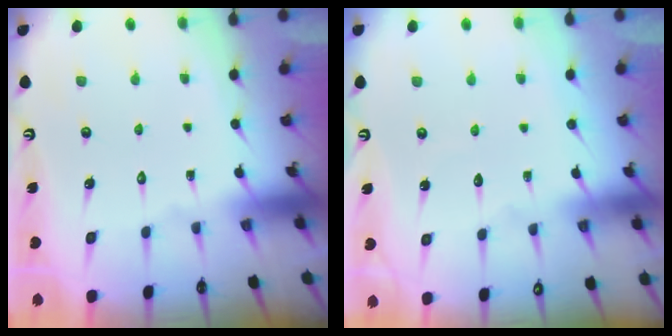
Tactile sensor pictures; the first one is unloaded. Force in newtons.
{"total": 2.3, "press": 2.2, "slide": 0.3}